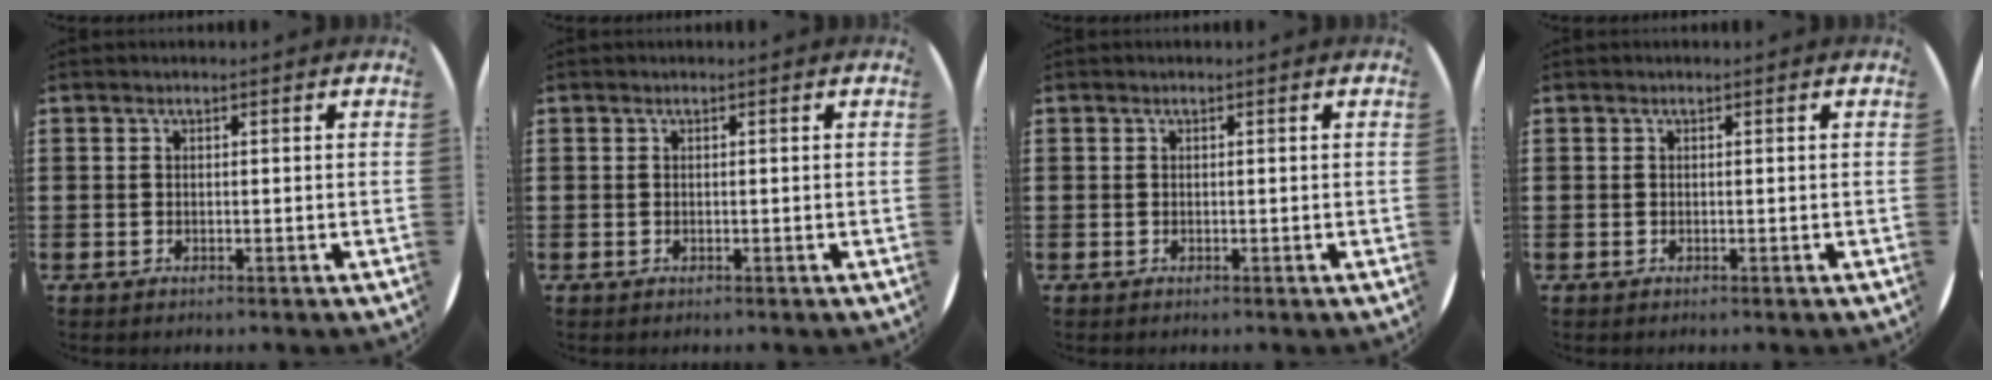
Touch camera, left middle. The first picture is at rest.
{"total": 0.0}
{"total": 0.0}
{"total": 0.0}